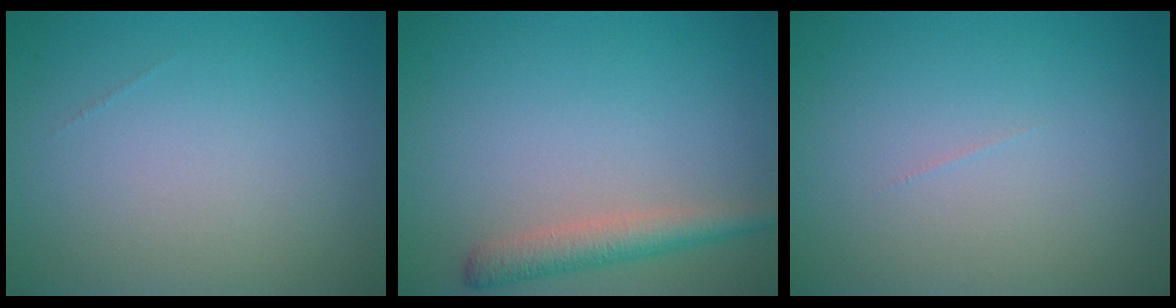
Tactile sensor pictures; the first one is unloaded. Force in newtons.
{"total": 3.0, "press": 3.0, "slide": 0.2}
{"total": 0.0}